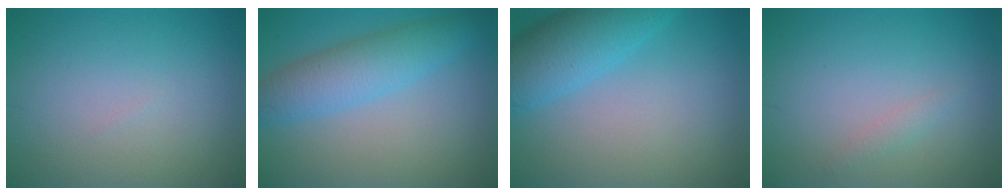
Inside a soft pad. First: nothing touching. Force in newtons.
{"total": 4.8, "press": 4.8, "slide": 0.1}
{"total": 5.8, "press": 5.8, "slide": 0.2}
{"total": 1.0, "press": 0.9, "slide": 0.1}